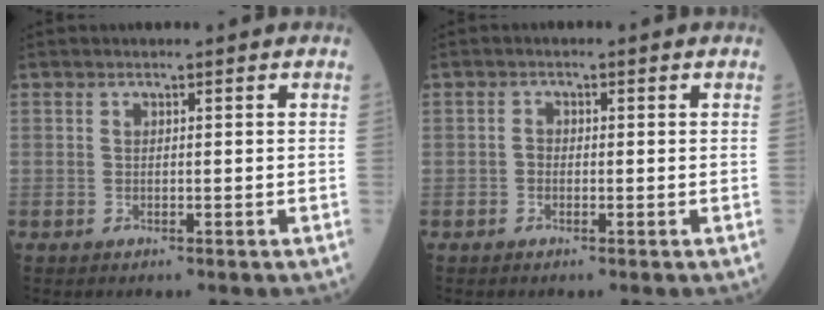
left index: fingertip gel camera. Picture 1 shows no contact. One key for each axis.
{"total": 0.8, "fx": -0.3, "fy": 0.5, "fz": 0.5, "tx": -0.007, "ty": 0.002, "tz": -0.009}